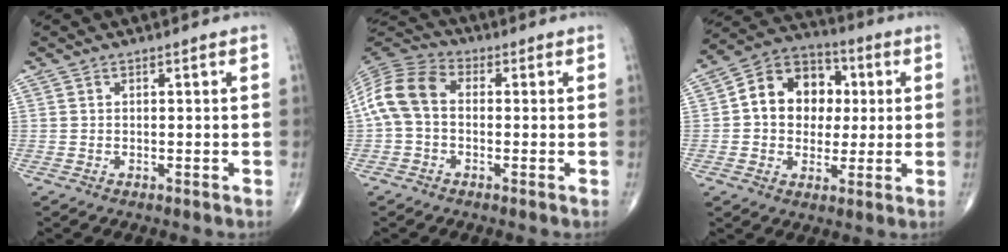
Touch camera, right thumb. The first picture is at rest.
{"total": 10.3, "force": [-0.2, 7.2, 7.4], "torque": [-0.147, 0.028, -0.017]}
{"total": 14.0, "force": [1.7, 11.1, 8.3], "torque": [-0.085, 0.017, 0.020]}